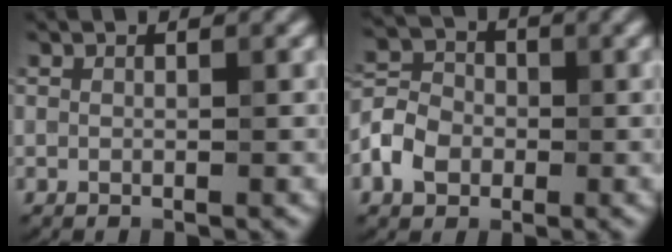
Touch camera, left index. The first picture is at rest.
{"total": 4.3, "force": [-1.5, 3.5, 2.1], "torque": [-0.046, 0.005, -0.034]}